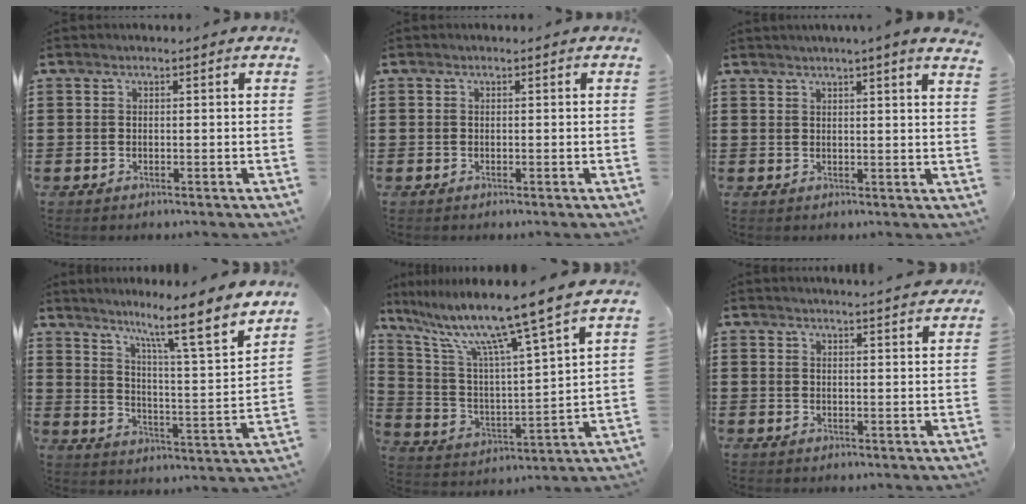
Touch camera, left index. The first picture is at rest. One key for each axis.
{"total": 0.0}
{"total": 2.6, "fx": 2.2, "fy": -0.8, "fz": 1.0, "tx": -0.023, "ty": -0.008, "tz": 0.041}
{"total": 8.9, "fx": 6.9, "fy": -0.6, "fz": 5.5, "tx": -0.111, "ty": -0.060, "tz": 0.100}
{"total": 11.2, "fx": 8.9, "fy": -0.9, "fz": 6.8, "tx": -0.168, "ty": -0.062, "tz": 0.139}
{"total": 2.4, "fx": 2.4, "fy": -0.1, "fz": 0.1, "tx": -0.001, "ty": -0.013, "tz": 0.042}